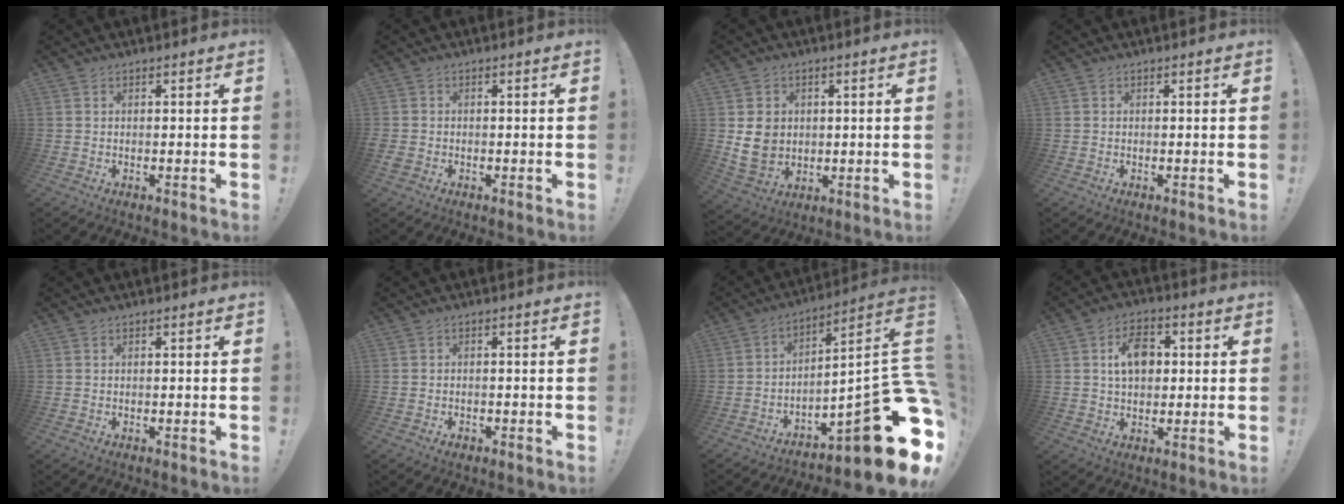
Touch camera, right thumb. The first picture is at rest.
{"total": 1.8, "force": [-0.7, 1.5, 0.7], "torque": [-0.015, 0.005, -0.010]}
{"total": 8.5, "force": [1.9, 7.5, 3.6], "torque": [-0.052, -0.001, 0.039]}
{"total": 0.0}
{"total": 0.0}
{"total": 0.9, "force": [-0.6, 0.6, 0.4], "torque": [-0.004, 0.003, -0.011]}
{"total": 19.7, "force": [-7.8, 4.4, 17.6], "torque": [-0.214, 0.005, -0.122]}
{"total": 9.3, "force": [2.0, 6.7, 6.2], "torque": [-0.078, 0.001, 0.034]}